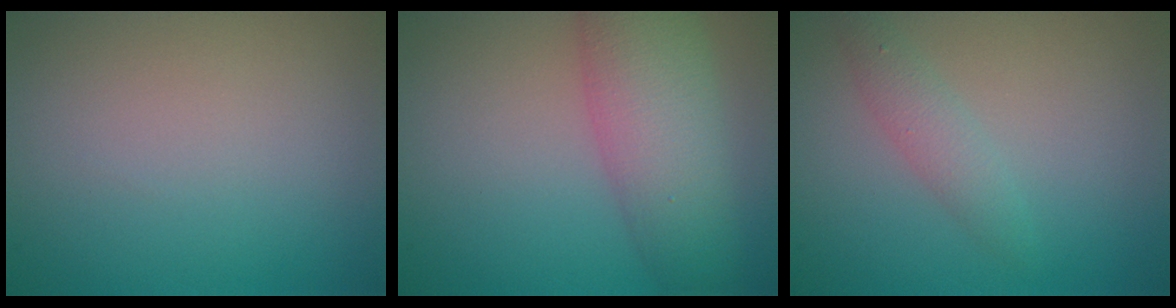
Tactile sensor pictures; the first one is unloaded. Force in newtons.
{"total": 7.4, "press": 7.3, "slide": 0.3}
{"total": 1.8, "press": 1.8, "slide": 0.1}